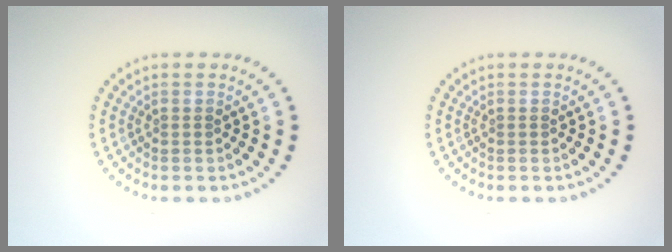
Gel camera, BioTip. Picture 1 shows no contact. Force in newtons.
{"total": 0.0}